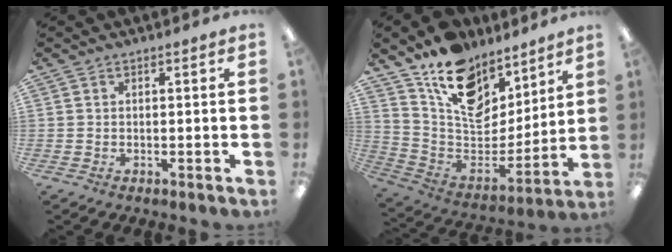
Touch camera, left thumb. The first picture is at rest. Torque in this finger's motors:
{"motor_torque": [1.22, 1.31, 1.39, -1.39, 0.15]}